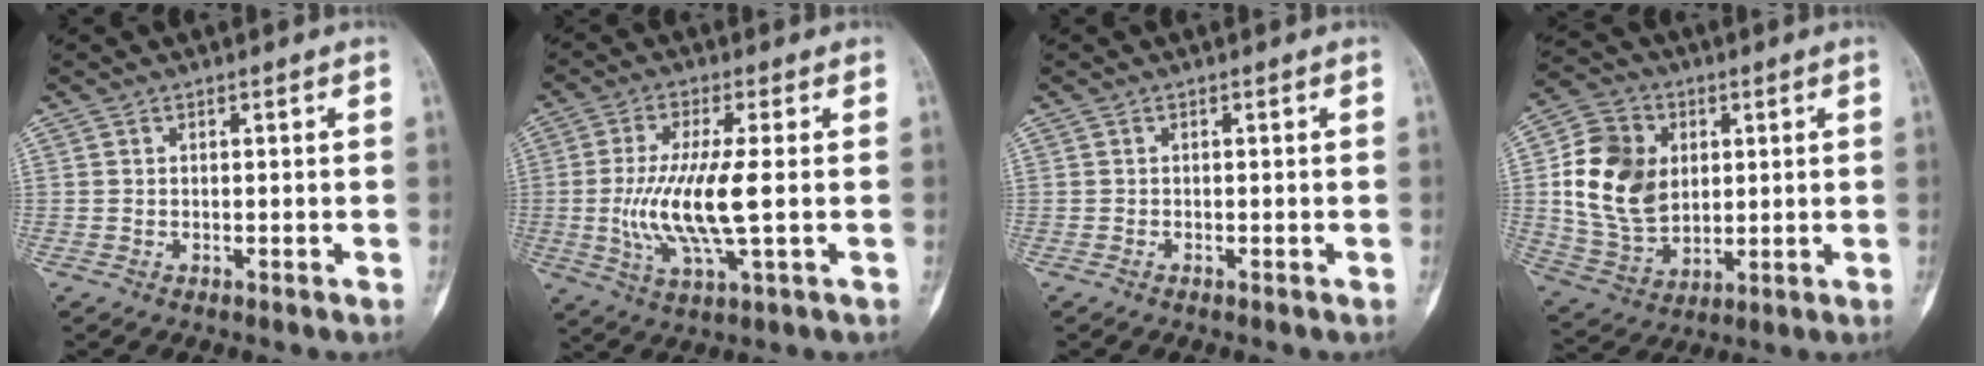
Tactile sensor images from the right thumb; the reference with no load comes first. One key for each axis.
{"total": 11.8, "fx": -0.5, "fy": 2.7, "fz": 11.5, "tx": -0.250, "ty": -0.007, "tz": -0.010}
{"total": 0.0}
{"total": 15.9, "fx": 2.5, "fy": 12.0, "fz": 10.1, "tx": -0.164, "ty": -0.003, "tz": 0.053}